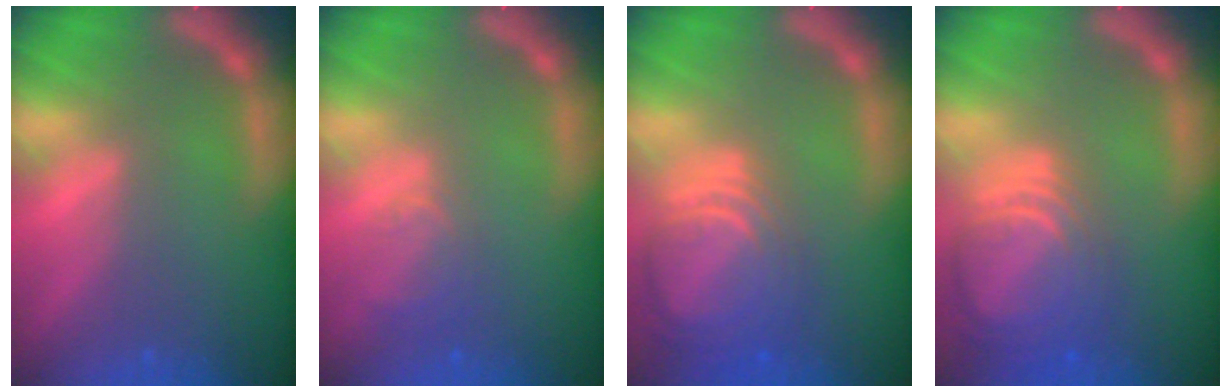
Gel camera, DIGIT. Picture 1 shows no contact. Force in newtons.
{"total": 2.5}
{"total": 9.0}
{"total": 9.0}